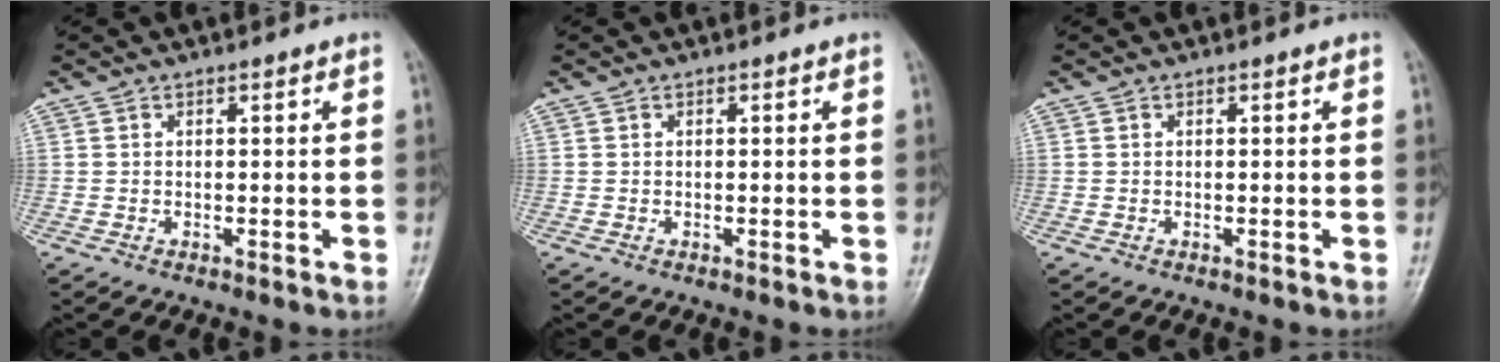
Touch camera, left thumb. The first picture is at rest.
{"total": 0.0}
{"total": 0.0}